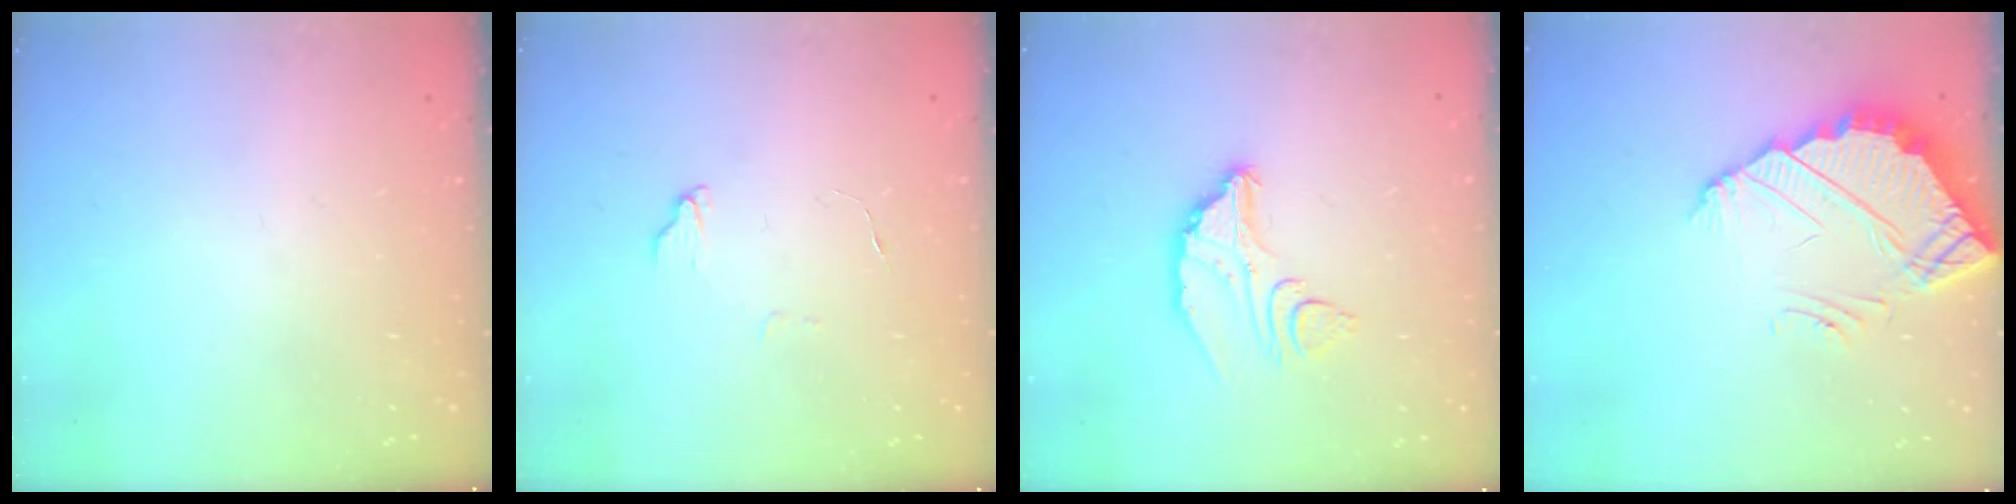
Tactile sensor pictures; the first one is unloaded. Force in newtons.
{"total": 4.3, "press": 4.3, "slide": 0.5}
{"total": 8.7, "press": 8.7, "slide": 0.8}
{"total": 4.7, "press": 4.7, "slide": 0.4}